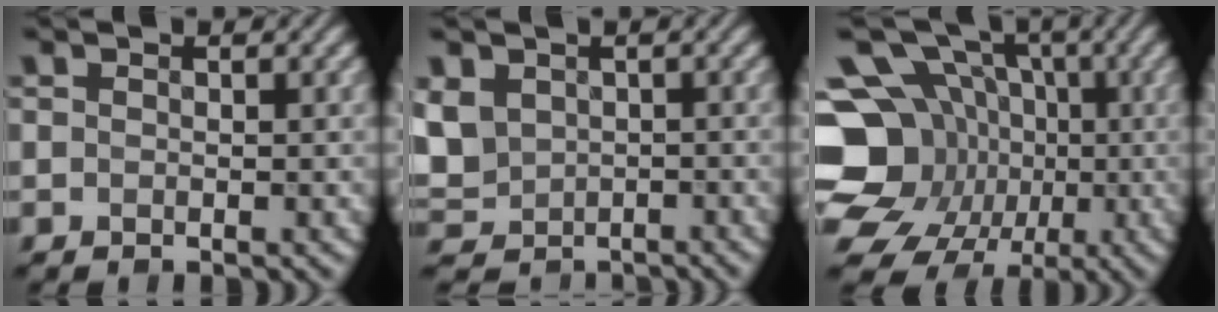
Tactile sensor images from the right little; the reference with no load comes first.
{"total": 3.6, "force": [-0.1, 3.2, 1.7], "torque": [-0.048, -0.010, 0.001]}
{"total": 16.3, "force": [-2.3, 14.8, 6.5], "torque": [-0.169, -0.005, -0.061]}